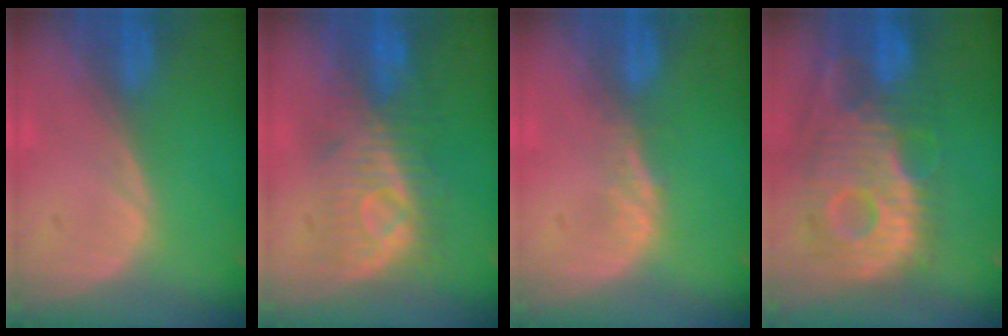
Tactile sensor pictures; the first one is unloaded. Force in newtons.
{"total": 8.0, "press": 8.0, "slide": 0.6}
{"total": 1.4, "press": 1.4, "slide": 0.1}
{"total": 13.0, "press": 11.3, "slide": 6.4}